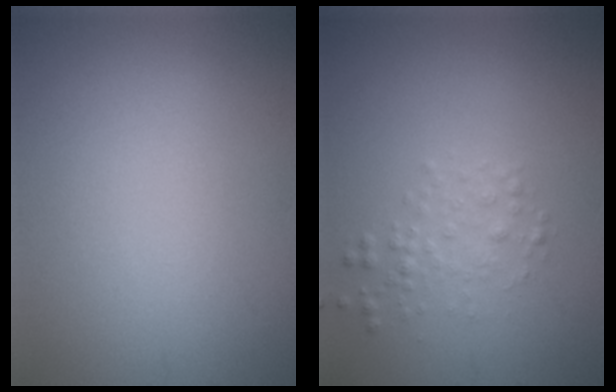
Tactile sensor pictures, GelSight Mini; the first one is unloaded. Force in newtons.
{"total": 1.6, "press": 1.6, "slide": 0.0}